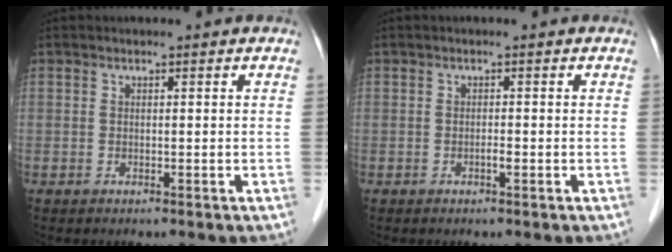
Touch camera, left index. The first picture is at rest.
{"total": 0.7, "force": [-0.4, 0.0, 0.6], "torque": [-0.012, 0.001, -0.005]}